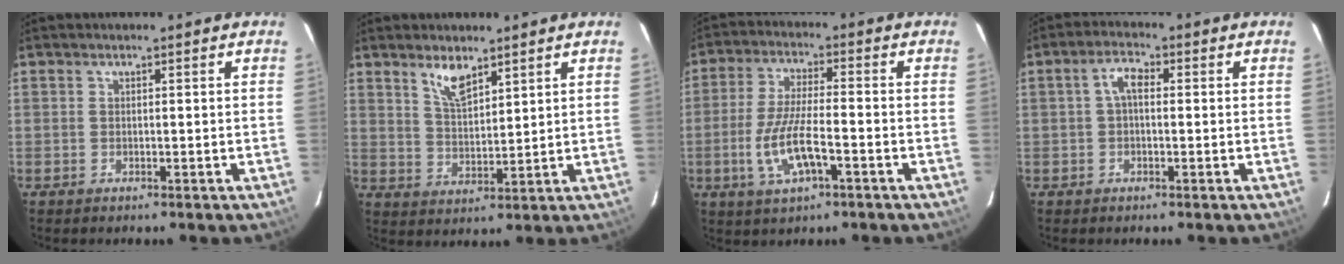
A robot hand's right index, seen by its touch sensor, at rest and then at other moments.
{"total": 5.7, "force": [4.1, 2.0, 3.5], "torque": [-0.064, 0.001, 0.081]}
{"total": 10.1, "force": [-3.7, 2.6, 9.0], "torque": [-0.183, -0.009, -0.068]}
{"total": 3.4, "force": [0.2, 1.8, 2.9], "torque": [-0.057, 0.015, 0.004]}